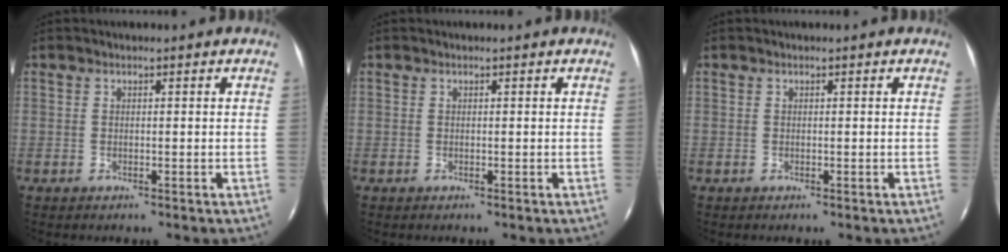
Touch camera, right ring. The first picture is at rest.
{"total": 0.0}
{"total": 0.0}